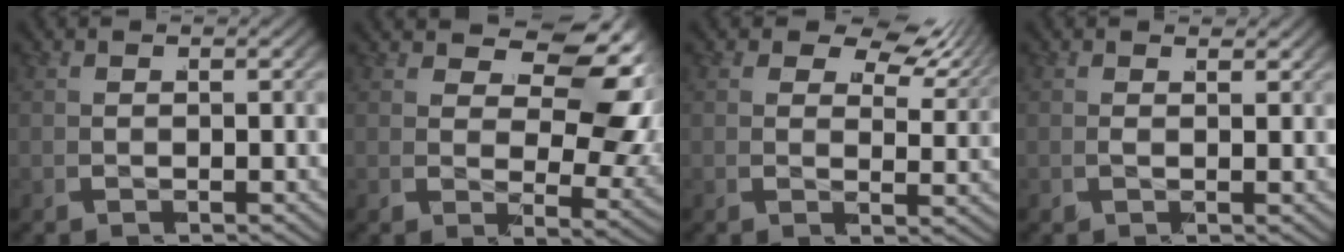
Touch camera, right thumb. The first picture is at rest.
{"total": 8.2, "force": [3.9, 4.0, 6.0], "torque": [-0.071, -0.011, 0.064]}
{"total": 4.5, "force": [3.2, 2.0, 2.3], "torque": [-0.025, 0.004, 0.042]}
{"total": 0.7, "force": [0.6, -0.3, 0.0], "torque": [-0.009, -0.001, 0.009]}